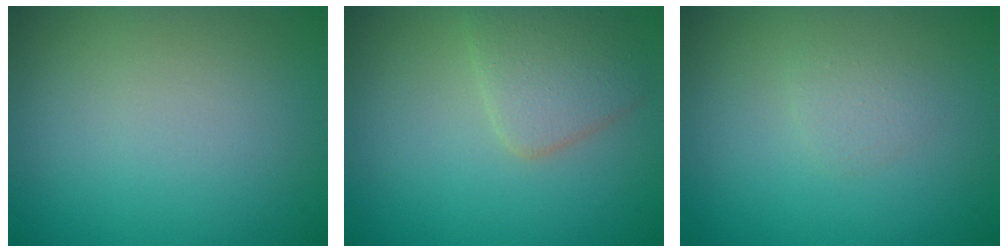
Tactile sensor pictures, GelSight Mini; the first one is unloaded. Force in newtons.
{"total": 3.1, "press": 3.1, "slide": 0.1}
{"total": 0.9, "press": 0.9, "slide": 0.1}